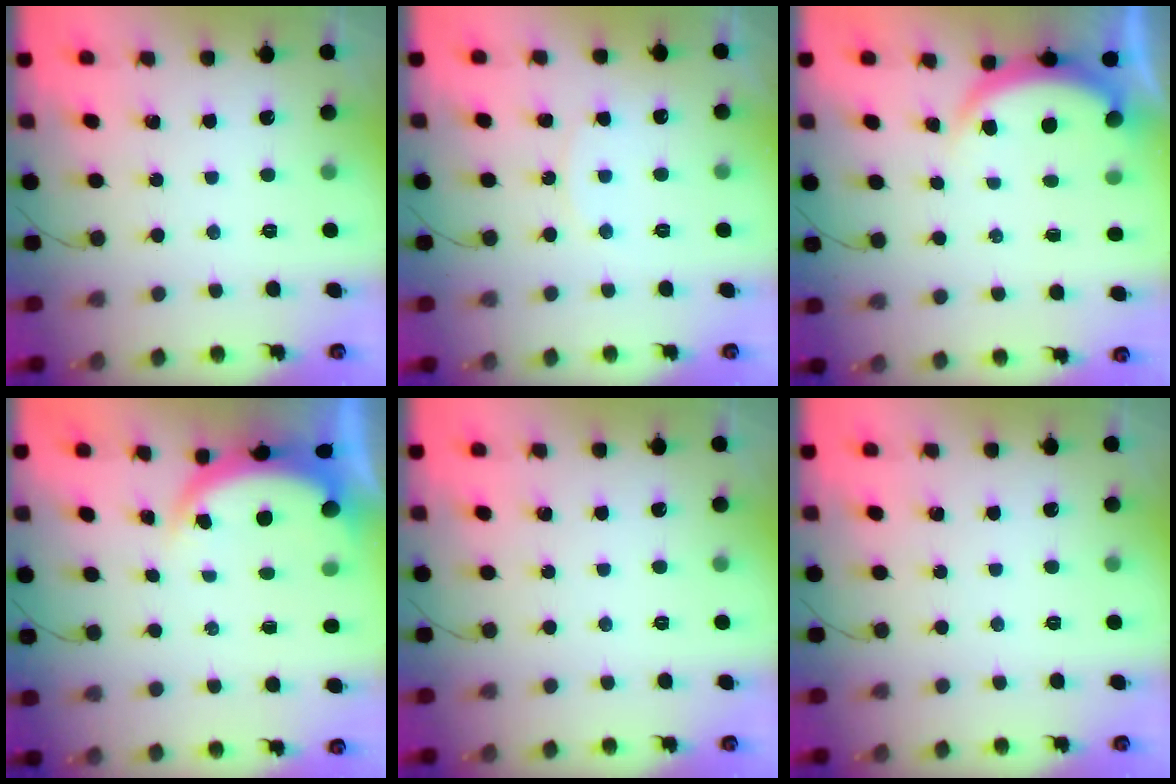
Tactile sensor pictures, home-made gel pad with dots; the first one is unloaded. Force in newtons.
{"total": 4.0, "press": 3.9, "slide": 0.4}
{"total": 4.6, "press": 4.5, "slide": 0.7}
{"total": 4.5, "press": 4.4, "slide": 0.8}
{"total": 0.0}
{"total": 0.0}